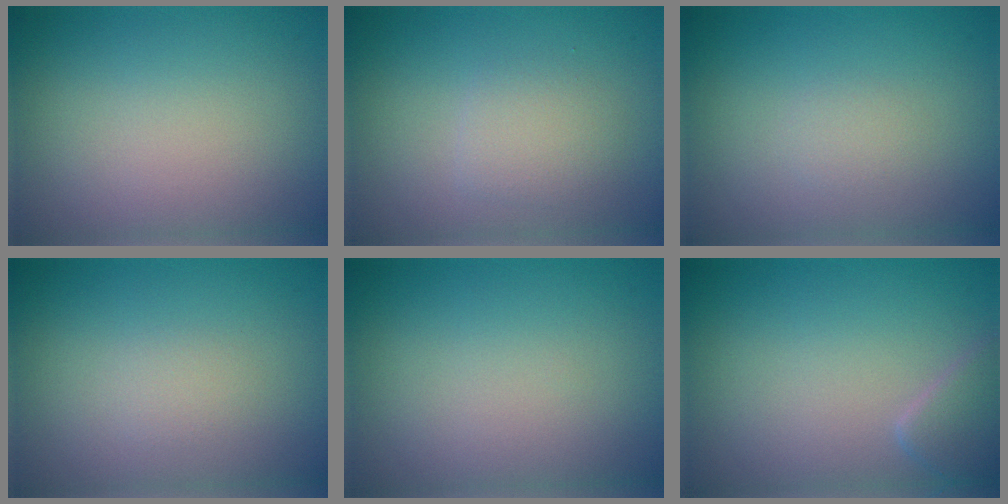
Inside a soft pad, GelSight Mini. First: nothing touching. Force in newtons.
{"total": 1.9, "press": 1.9, "slide": 0.1}
{"total": 0.8, "press": 0.8, "slide": 0.1}
{"total": 0.9, "press": 0.8, "slide": 0.1}
{"total": 0.0}
{"total": 1.9, "press": 1.9, "slide": 0.1}